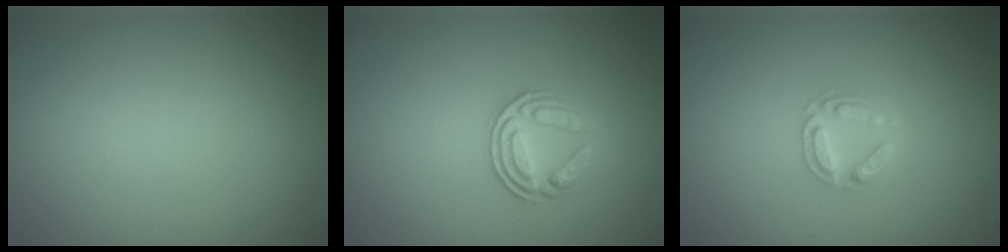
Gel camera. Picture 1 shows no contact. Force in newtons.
{"total": 3.0, "press": 2.5, "slide": 1.6}
{"total": 2.2, "press": 2.2, "slide": 0.3}